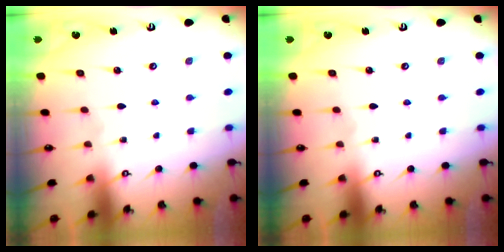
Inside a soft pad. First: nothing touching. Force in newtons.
{"total": 0.0}